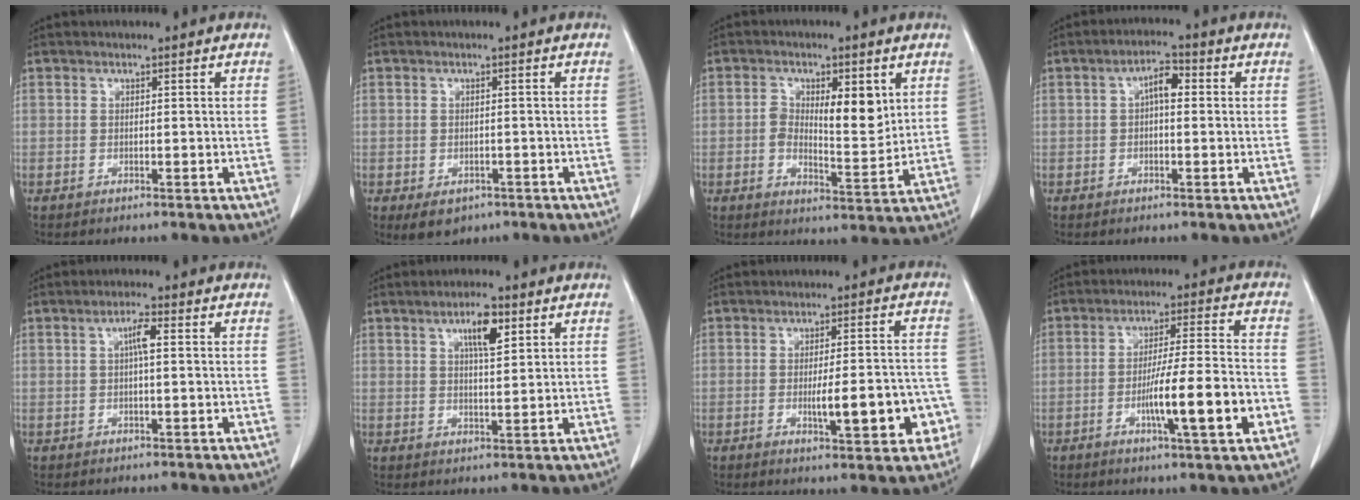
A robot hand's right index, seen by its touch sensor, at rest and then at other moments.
{"total": 4.1, "force": [-2.2, 2.9, 1.9], "torque": [-0.024, -0.003, -0.021]}
{"total": 8.1, "force": [1.8, 3.1, 7.2], "torque": [-0.112, 0.005, 0.032]}
{"total": 3.8, "force": [0.5, 1.5, 3.4], "torque": [-0.059, 0.016, 0.005]}
{"total": 2.8, "force": [0.4, 0.3, 2.7], "torque": [-0.050, 0.004, 0.008]}
{"total": 5.3, "force": [2.6, 1.1, 4.5], "torque": [-0.078, 0.000, 0.043]}
{"total": 9.7, "force": [-3.0, 2.2, 8.9], "torque": [-0.119, 0.015, -0.032]}
{"total": 11.7, "force": [-3.8, 0.2, 11.1], "torque": [-0.183, -0.003, -0.061]}